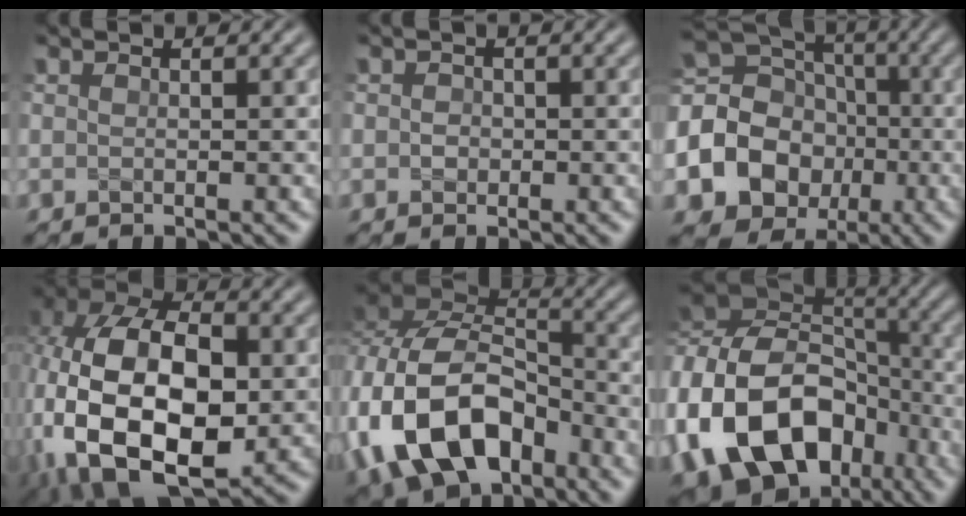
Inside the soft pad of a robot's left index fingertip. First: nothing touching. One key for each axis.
{"total": 1.0, "fx": 0.0, "fy": 1.0, "fz": 0.3, "tx": 0.008, "ty": -0.002, "tz": -0.006}
{"total": 15.8, "fx": -3.1, "fy": 14.2, "fz": 6.4, "tx": -0.177, "ty": -0.008, "tz": -0.068}
{"total": 17.3, "fx": -2.4, "fy": 11.3, "fz": 12.9, "tx": -0.235, "ty": -0.019, "tz": -0.028}
{"total": 12.7, "fx": -5.0, "fy": 7.9, "fz": 8.6, "tx": -0.187, "ty": -0.007, "tz": -0.097}
{"total": 16.9, "fx": -5.3, "fy": 12.4, "fz": 10.1, "tx": -0.207, "ty": -0.013, "tz": -0.093}